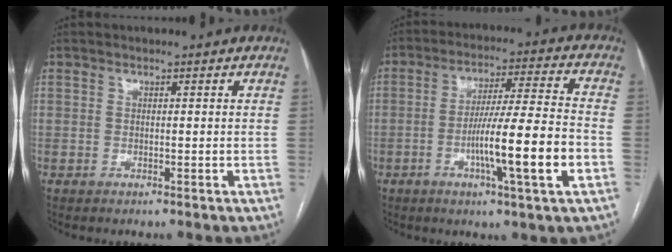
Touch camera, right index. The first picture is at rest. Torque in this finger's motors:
{"motor_torque": [1.70, -0.44, 0.94, 0.21]}